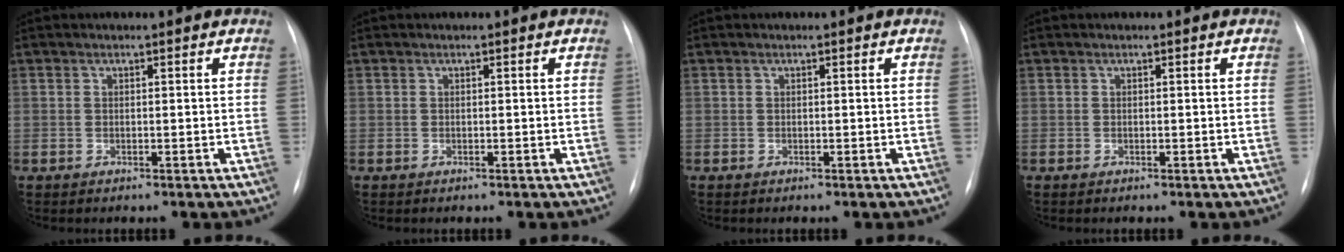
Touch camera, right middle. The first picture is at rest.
{"total": 0.0}
{"total": 0.0}
{"total": 0.0}